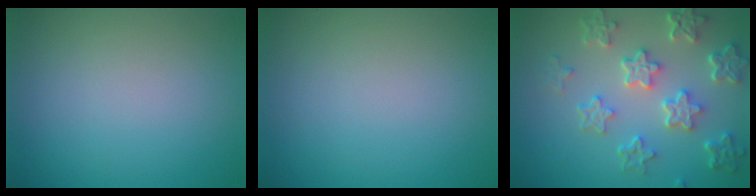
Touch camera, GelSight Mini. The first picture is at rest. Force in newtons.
{"total": 0.0}
{"total": 6.0, "press": 4.7, "slide": 3.9}